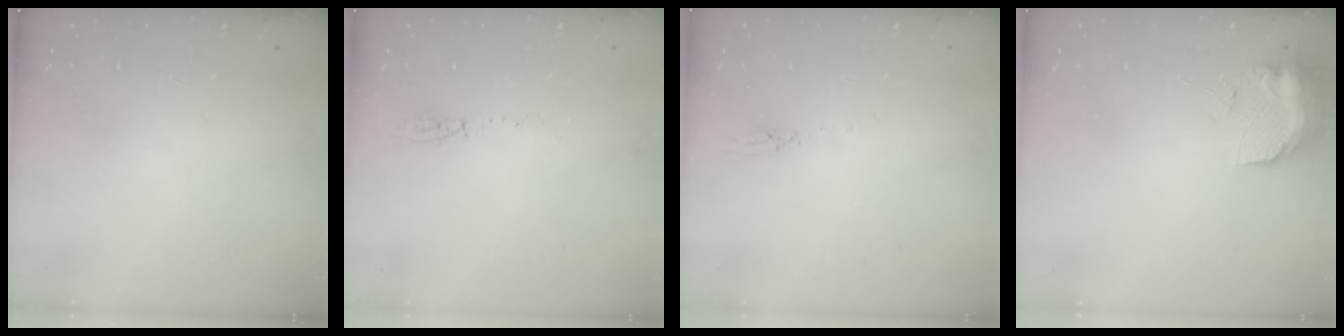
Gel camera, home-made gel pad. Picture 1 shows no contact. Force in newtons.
{"total": 3.9, "press": 3.8, "slide": 0.9}
{"total": 2.7, "press": 2.7, "slide": 0.2}
{"total": 9.3, "press": 9.2, "slide": 0.7}